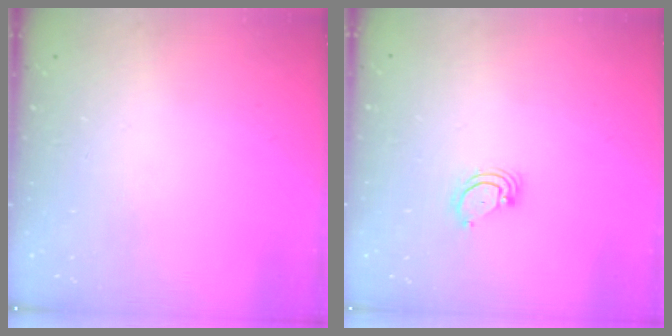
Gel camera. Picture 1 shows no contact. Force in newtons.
{"total": 2.8, "press": 2.8, "slide": 0.3}